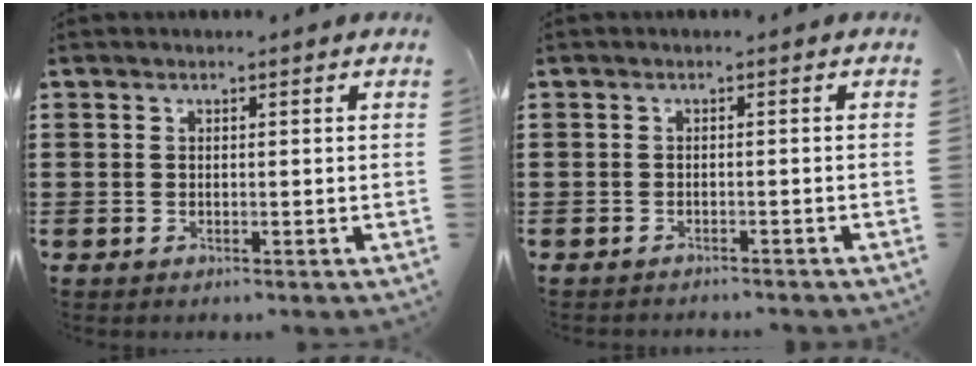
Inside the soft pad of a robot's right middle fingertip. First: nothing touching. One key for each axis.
{"total": 0.8, "fx": -0.8, "fy": 0.0, "fz": 0.0, "tx": -0.002, "ty": 0.001, "tz": -0.017}